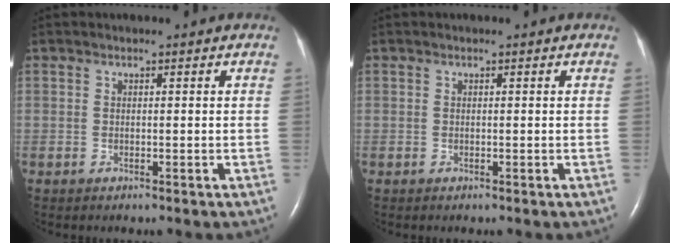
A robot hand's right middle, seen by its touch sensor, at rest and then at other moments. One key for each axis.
{"total": 0.0}